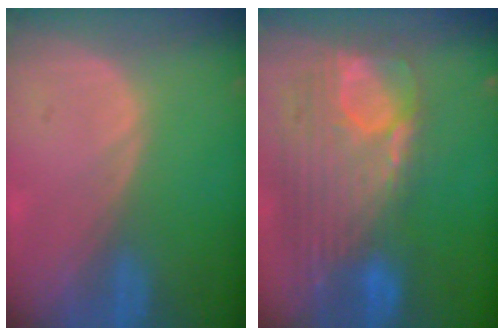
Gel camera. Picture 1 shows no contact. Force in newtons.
{"total": 12.6, "press": 10.7, "slide": 6.6}